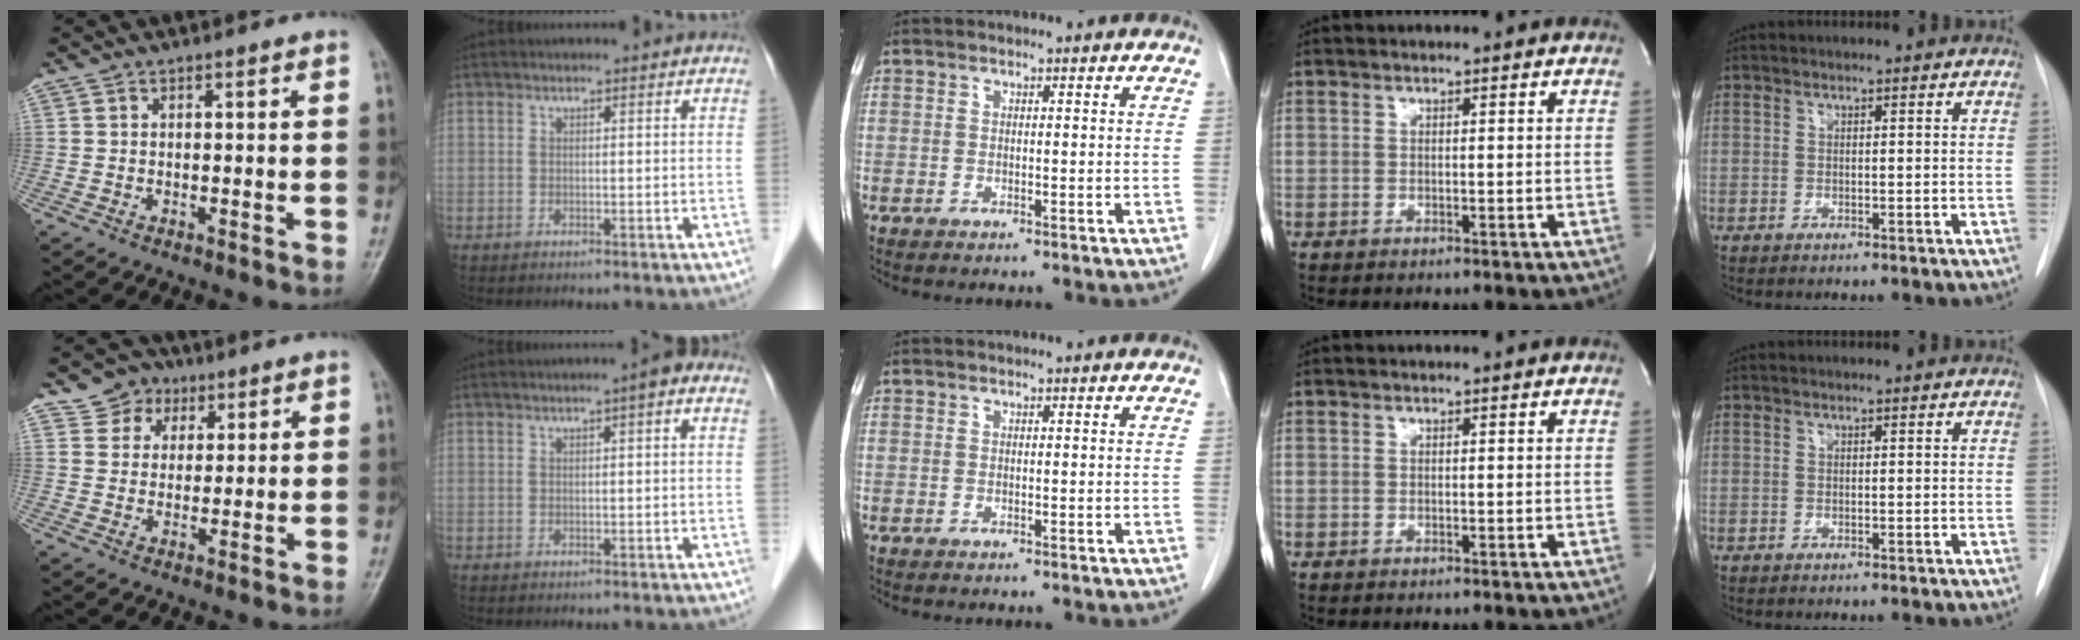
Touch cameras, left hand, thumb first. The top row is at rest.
{"thumb": {"total": 6.0, "force": [3.0, 5.0, 1.0], "torque": [0.013, -0.010, 0.047]}, "index": {"total": 2.2, "force": [0.9, 0.4, 2.0], "torque": [-0.026, 0.007, 0.007]}}